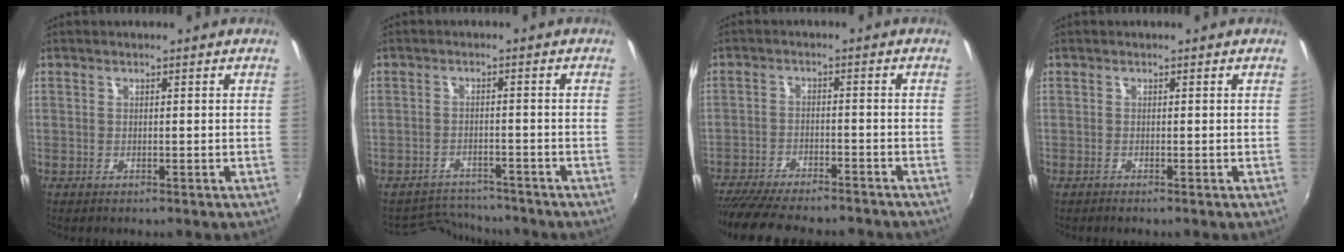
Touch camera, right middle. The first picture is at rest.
{"total": 6.4, "force": [-6.2, 1.4, 0.0], "torque": [-0.017, 0.007, -0.098]}
{"total": 16.8, "force": [-14.4, 3.9, 7.6], "torque": [-0.158, -0.035, -0.216]}
{"total": 0.0}